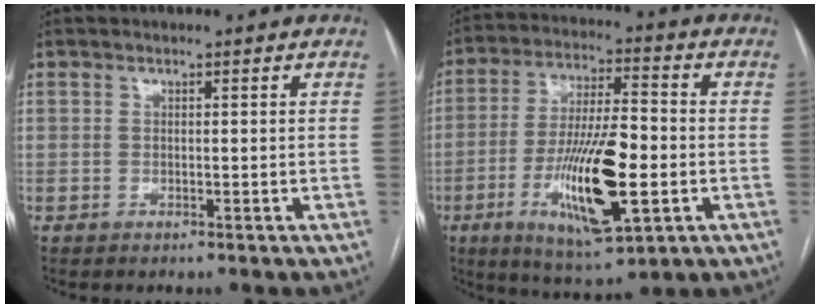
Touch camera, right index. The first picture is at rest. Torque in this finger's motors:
{"motor_torque": [1.96, -0.04, 0.50, 0.20]}